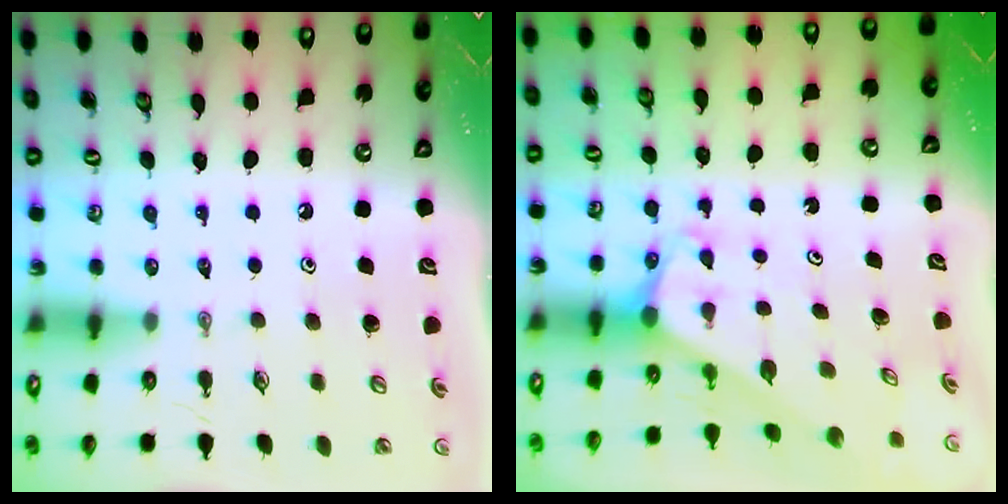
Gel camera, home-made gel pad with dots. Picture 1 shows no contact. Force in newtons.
{"total": 1.8, "press": 1.8, "slide": 0.1}